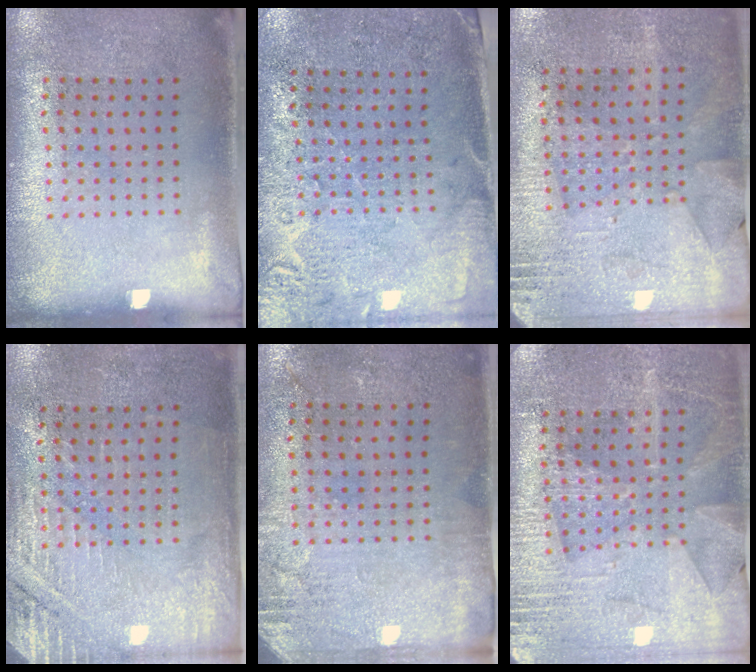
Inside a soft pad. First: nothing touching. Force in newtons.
{"total": 2.7, "press": 2.4, "slide": 1.2}
{"total": 2.7, "press": 2.2, "slide": 1.5}
{"total": 2.9, "press": 2.7, "slide": 1.1}
{"total": 2.8, "press": 2.3, "slide": 1.6}
{"total": 3.0, "press": 3.0, "slide": 0.6}